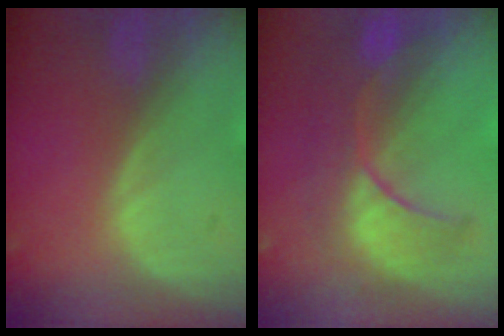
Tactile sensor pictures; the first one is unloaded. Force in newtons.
{"total": 10.3, "press": 9.0, "slide": 5.0}